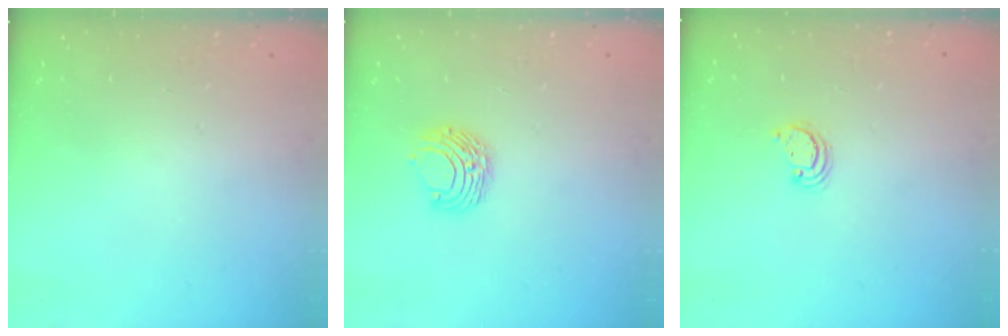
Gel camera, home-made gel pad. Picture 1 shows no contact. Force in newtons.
{"total": 7.7, "press": 7.7, "slide": 0.3}
{"total": 2.6, "press": 2.6, "slide": 0.2}